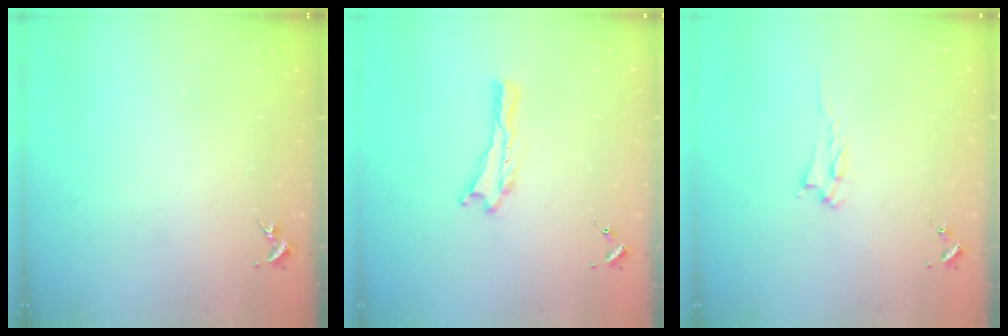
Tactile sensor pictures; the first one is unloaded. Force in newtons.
{"total": 0.0}
{"total": 2.0, "press": 1.9, "slide": 0.3}